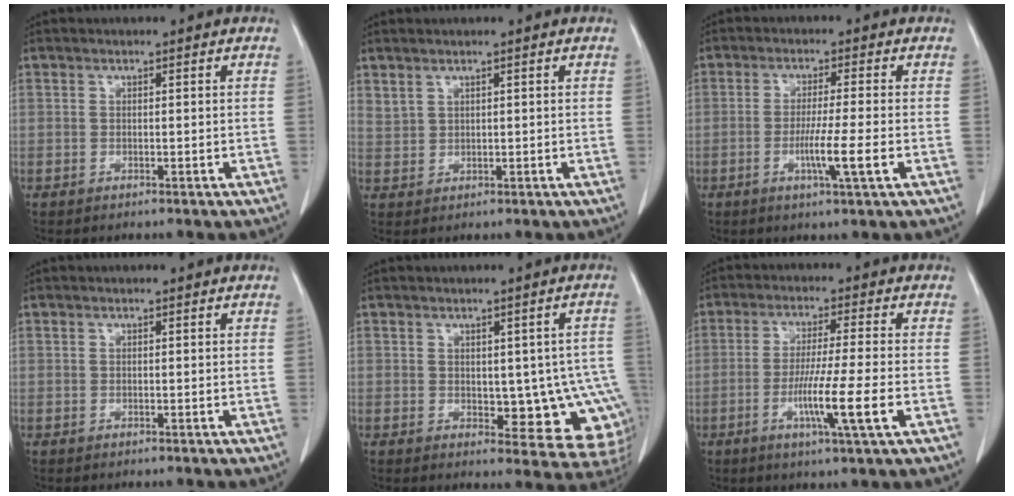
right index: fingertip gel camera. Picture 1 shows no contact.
{"total": 1.9, "force": [1.7, 0.7, 0.5], "torque": [-0.009, 0.002, 0.038]}
{"total": 6.2, "force": [-1.8, -0.7, 5.9], "torque": [-0.104, -0.013, -0.033]}
{"total": 0.0}
{"total": 10.8, "force": [-1.2, 5.0, 9.4], "torque": [-0.085, 0.012, 0.000]}
{"total": 9.2, "force": [-2.9, -0.9, 8.7], "torque": [-0.157, -0.020, -0.052]}